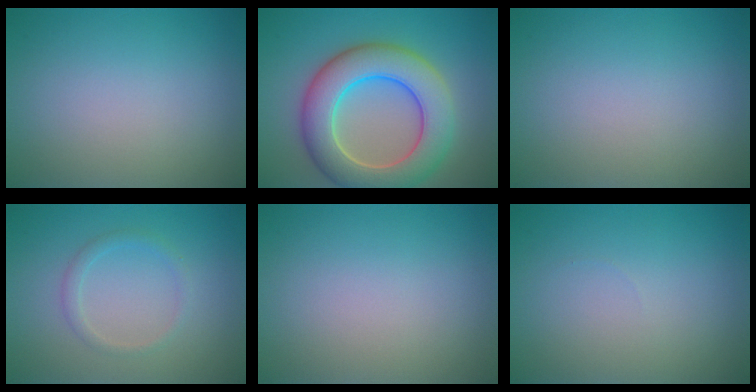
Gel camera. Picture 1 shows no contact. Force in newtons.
{"total": 9.1, "press": 9.0, "slide": 0.7}
{"total": 0.0}
{"total": 1.4, "press": 1.4, "slide": 0.1}
{"total": 0.0}
{"total": 0.0}